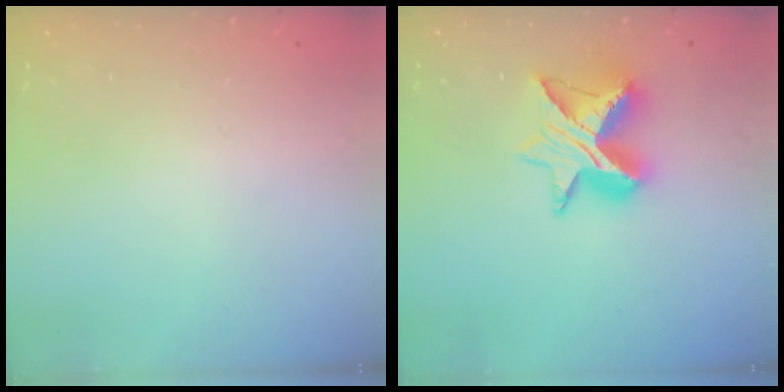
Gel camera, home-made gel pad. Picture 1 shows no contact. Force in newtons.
{"total": 11.4, "press": 11.3, "slide": 1.0}